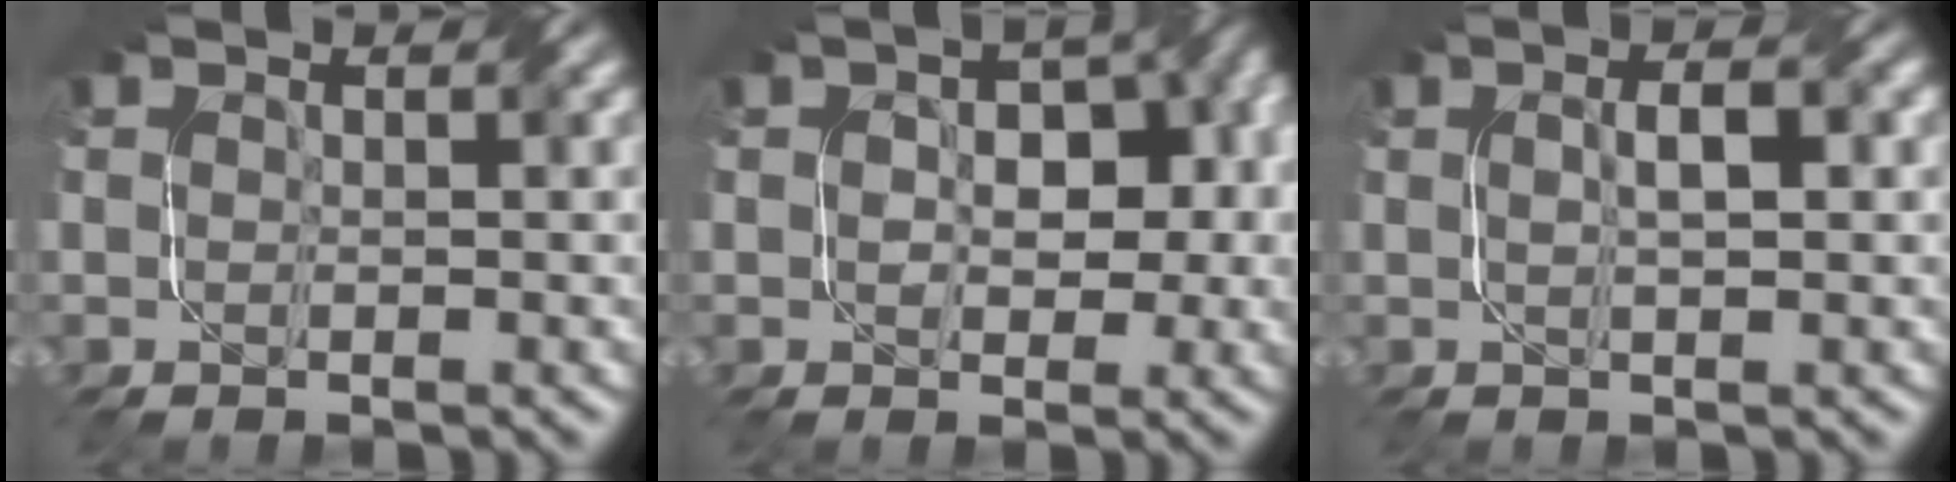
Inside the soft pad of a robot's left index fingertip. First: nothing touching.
{"total": 5.5, "force": [-0.4, 3.7, 4.0], "torque": [-0.041, 0.010, 0.000]}
{"total": 2.0, "force": [0.3, 0.0, 2.0], "torque": [-0.040, 0.008, 0.006]}